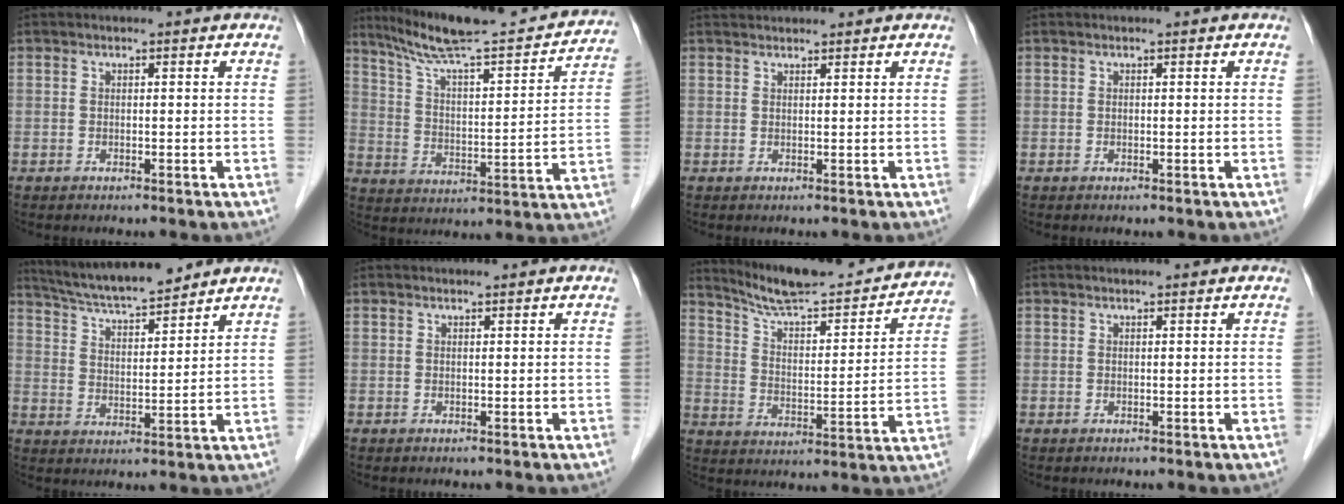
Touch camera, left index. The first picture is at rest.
{"total": 23.1, "force": [20.6, 2.2, 10.1], "torque": [-0.162, -0.008, 0.294]}
{"total": 2.6, "force": [2.6, 0.3, 0.3], "torque": [-0.007, 0.031, 0.046]}
{"total": 0.0}
{"total": 11.6, "force": [10.7, 1.0, 4.6], "torque": [-0.083, 0.014, 0.185]}
{"total": 0.7, "force": [0.7, -0.1, 0.1], "torque": [-0.007, 0.005, 0.015]}
{"total": 20.7, "force": [19.1, 2.2, 7.6], "torque": [-0.116, -0.022, 0.270]}
{"total": 1.0, "force": [0.9, 0.0, 0.3], "torque": [-0.006, 0.012, 0.018]}